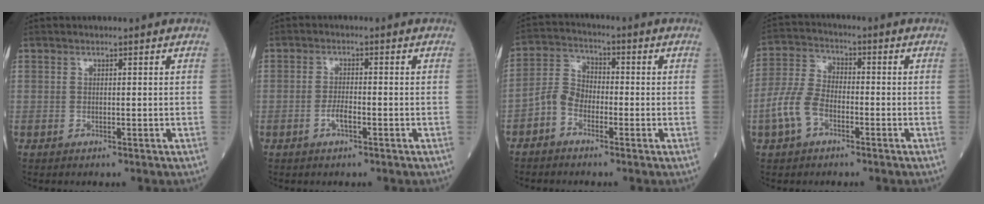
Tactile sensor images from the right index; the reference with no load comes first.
{"total": 2.3, "force": [-1.1, 0.6, 2.0], "torque": [-0.032, 0.002, -0.021]}
{"total": 4.9, "force": [-2.4, 3.3, 2.7], "torque": [-0.055, 0.019, -0.056]}
{"total": 7.3, "force": [-3.2, 4.2, 5.1], "torque": [-0.130, 0.012, -0.069]}